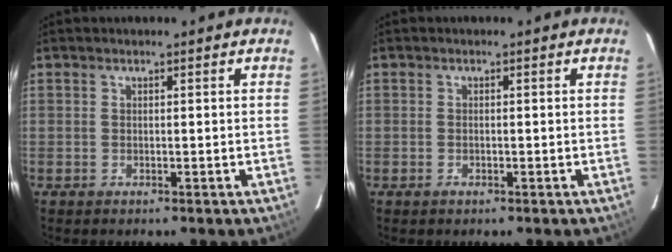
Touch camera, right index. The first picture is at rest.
{"total": 0.7, "force": [-0.4, 0.5, 0.3], "torque": [-0.005, -0.001, -0.007]}